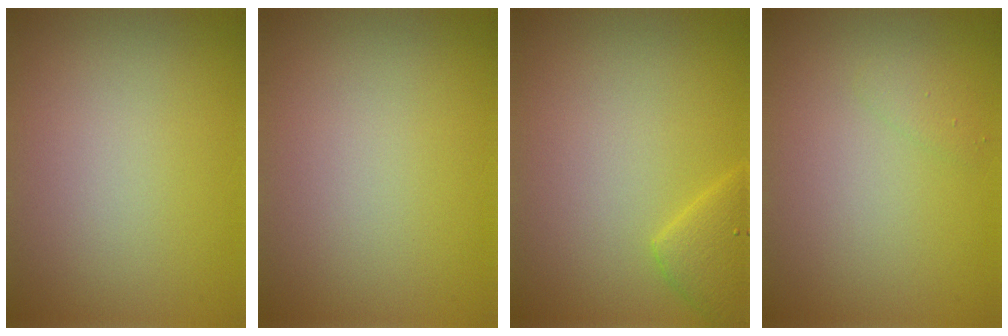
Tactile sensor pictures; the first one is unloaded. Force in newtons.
{"total": 0.0}
{"total": 2.2, "press": 2.2, "slide": 0.3}
{"total": 0.8, "press": 0.8, "slide": 0.0}